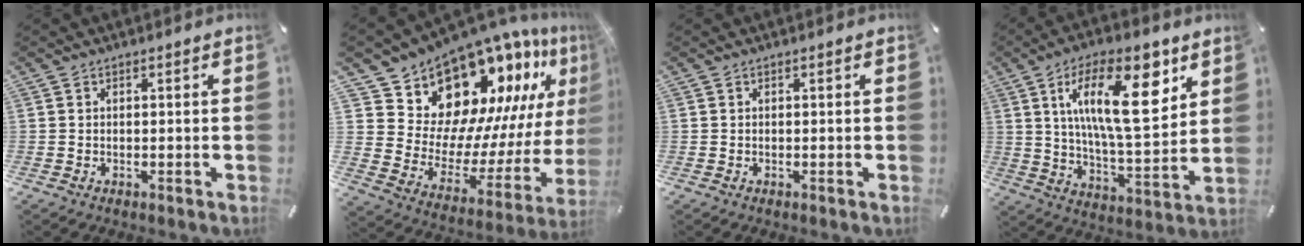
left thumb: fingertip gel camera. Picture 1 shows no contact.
{"total": 18.0, "force": [15.5, 7.9, 4.8], "torque": [-0.062, -0.157, 0.272]}
{"total": 0.0}
{"total": 21.2, "force": [8.6, 8.2, 17.6], "torque": [-0.290, -0.027, 0.129]}